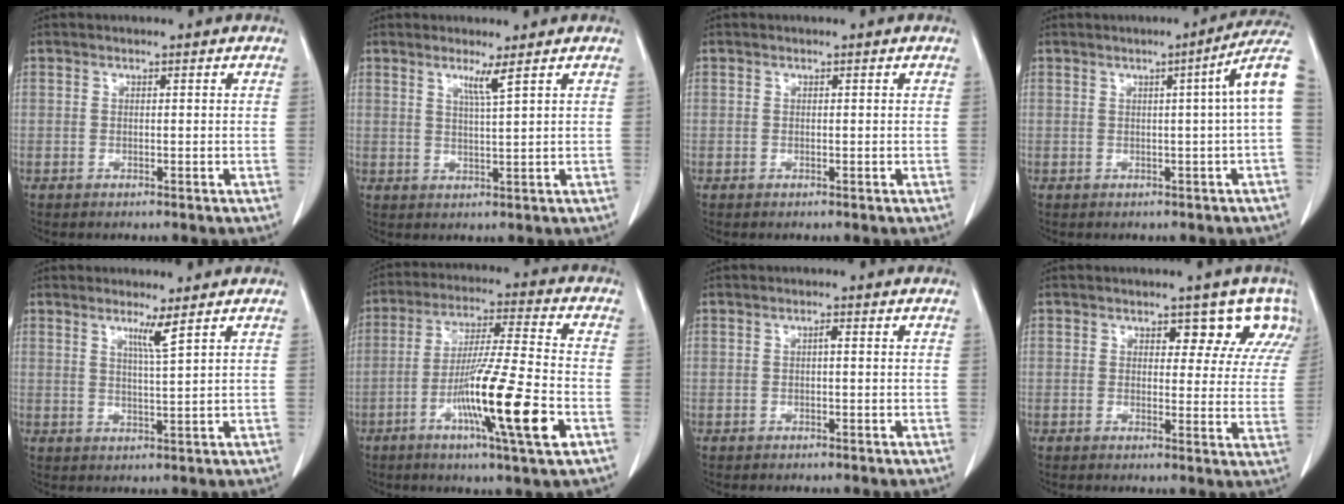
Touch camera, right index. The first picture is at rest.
{"total": 2.7, "force": [1.6, -0.8, 2.0], "torque": [-0.037, -0.011, 0.033]}
{"total": 0.0}
{"total": 6.5, "force": [0.9, -1.0, 6.4], "torque": [-0.069, 0.014, 0.006]}
{"total": 3.1, "force": [1.9, -0.9, 2.3], "torque": [-0.041, -0.012, 0.037]}
{"total": 15.8, "force": [-5.6, -0.2, 14.7], "torque": [-0.268, -0.019, -0.100]}
{"total": 0.7, "force": [0.0, 0.1, 0.7], "torque": [-0.011, 0.002, 0.000]}
{"total": 7.0, "force": [4.9, 4.0, 3.1], "torque": [-0.011, 0.000, 0.036]}